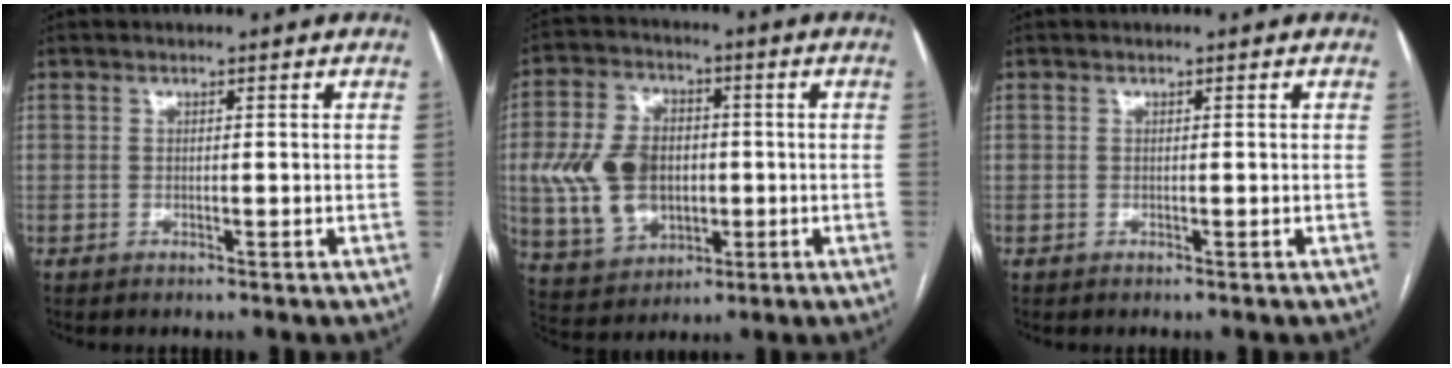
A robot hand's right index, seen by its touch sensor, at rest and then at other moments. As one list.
[{"total": 13.0, "force": [-0.5, 9.3, 9.1], "torque": [-0.203, 0.022, 0.004]}, {"total": 0.0}]